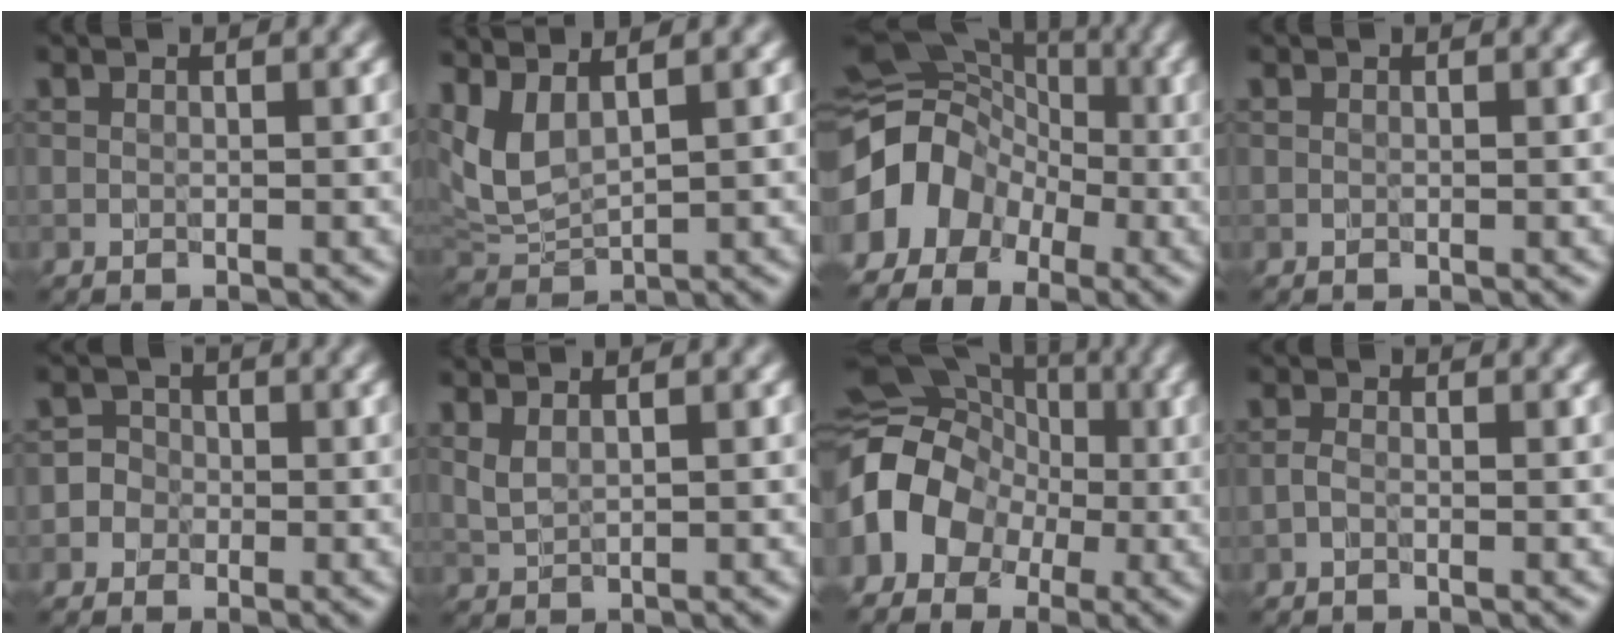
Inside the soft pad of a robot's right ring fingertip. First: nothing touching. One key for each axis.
{"total": 4.2, "fx": 2.6, "fy": 1.4, "fz": 2.9, "tx": -0.083, "ty": 0.002, "tz": 0.060}
{"total": 7.5, "fx": -2.5, "fy": 5.9, "fz": 3.9, "tx": -0.057, "ty": 0.010, "tz": -0.053}
{"total": 0.0}
{"total": 2.8, "fx": -1.0, "fy": 2.6, "fz": 0.2, "tx": 0.032, "ty": 0.009, "tz": -0.039}
{"total": 2.0, "fx": 1.5, "fy": 0.5, "fz": 1.2, "tx": -0.020, "ty": 0.000, "tz": 0.027}
{"total": 9.5, "fx": -1.7, "fy": 7.8, "fz": 5.1, "tx": -0.072, "ty": -0.006, "tz": -0.046}
{"total": 0.6, "fx": -0.4, "fy": 0.2, "fz": 0.4, "tx": -0.009, "ty": 0.000, "tz": -0.011}